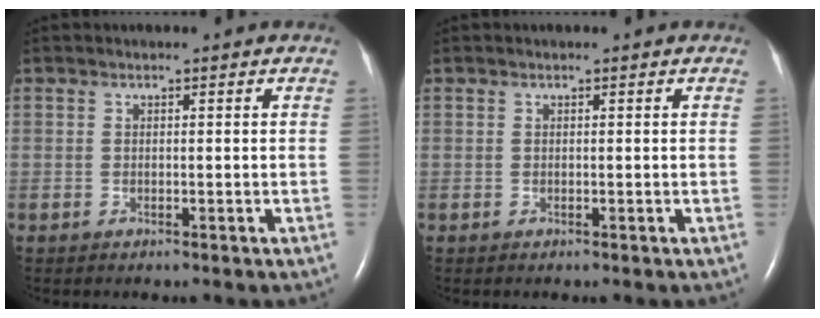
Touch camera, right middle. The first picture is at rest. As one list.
[{"total": 0.0}]